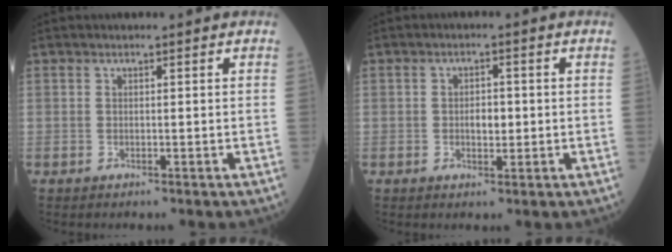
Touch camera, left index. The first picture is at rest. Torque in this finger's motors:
{"motor_torque": [0.39, -0.26, 0.04, 0.04]}